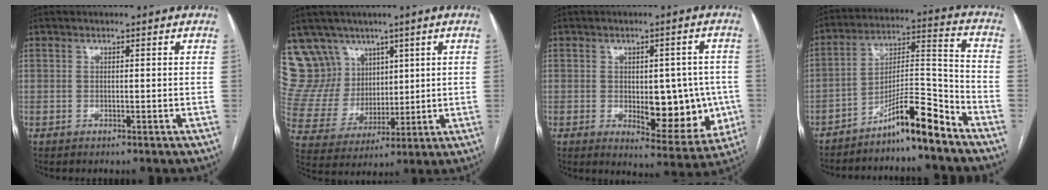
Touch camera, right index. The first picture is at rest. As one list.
[{"total": 13.9, "force": [9.3, 10.0, 2.3], "torque": [-0.065, 0.050, 0.200]}, {"total": 11.6, "force": [-1.4, 5.5, 10.1], "torque": [-0.115, 0.004, 0.000]}, {"total": 10.4, "force": [-8.3, 0.4, 6.4], "torque": [-0.109, 0.024, -0.140]}]